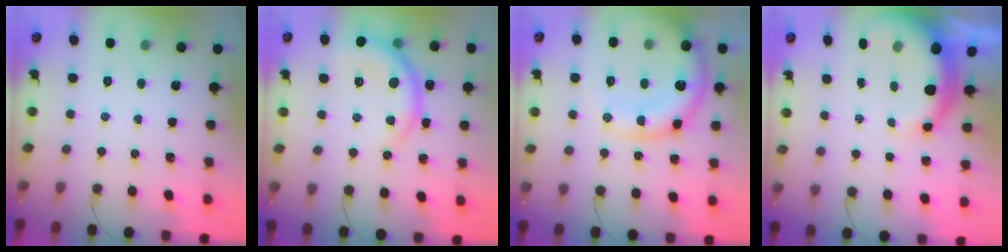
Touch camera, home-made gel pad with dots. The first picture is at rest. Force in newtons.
{"total": 9.8, "press": 9.8, "slide": 0.5}
{"total": 15.9, "press": 15.5, "slide": 3.2}
{"total": 6.3, "press": 6.2, "slide": 1.3}